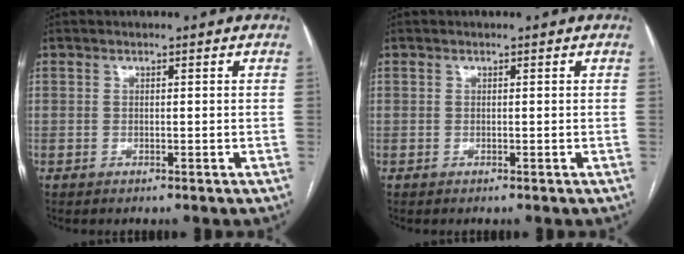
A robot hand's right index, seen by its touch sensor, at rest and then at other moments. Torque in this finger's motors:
{"motor_torque": [-0.02, 0.02, 0.00, 0.00]}